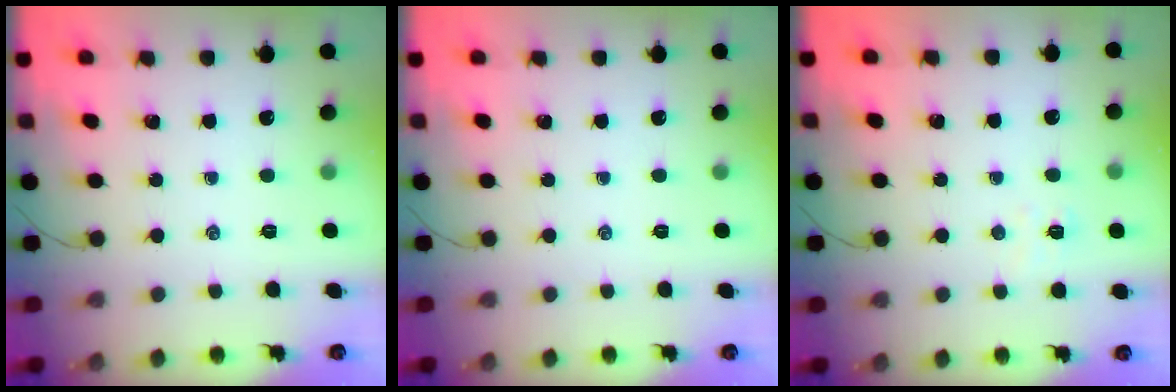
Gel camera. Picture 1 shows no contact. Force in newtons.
{"total": 0.0}
{"total": 4.0, "press": 3.9, "slide": 1.0}